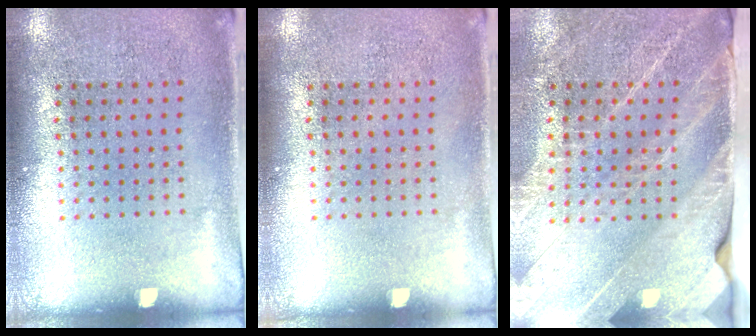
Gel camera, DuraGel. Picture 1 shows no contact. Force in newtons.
{"total": 0.0}
{"total": 3.1, "press": 2.8, "slide": 1.2}